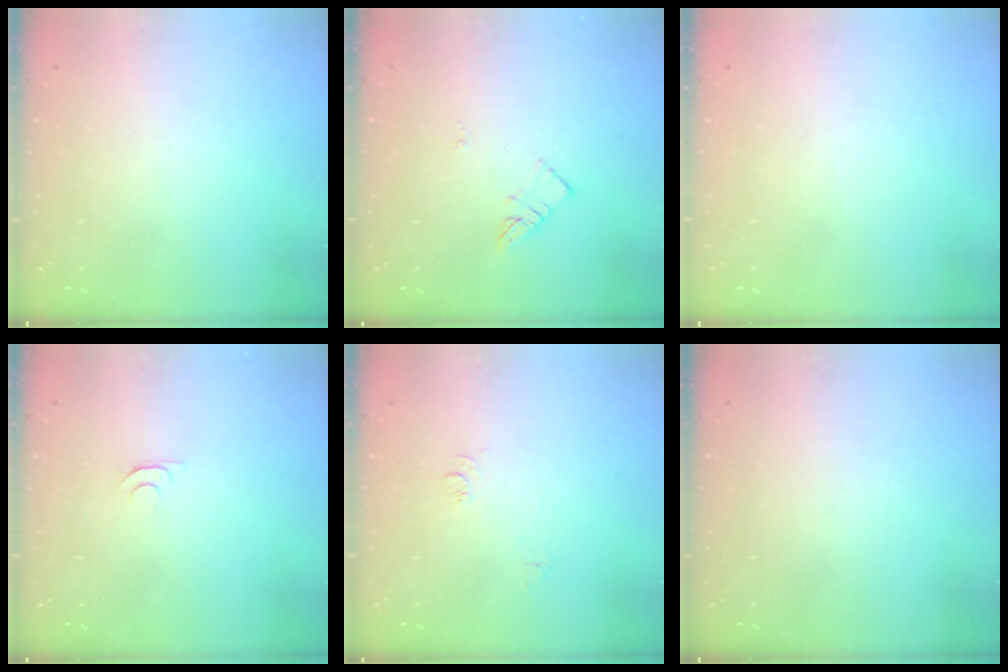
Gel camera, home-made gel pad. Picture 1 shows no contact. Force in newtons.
{"total": 3.3, "press": 3.3, "slide": 0.3}
{"total": 1.8, "press": 1.7, "slide": 0.1}
{"total": 4.4, "press": 4.3, "slide": 0.6}
{"total": 6.6, "press": 6.6, "slide": 0.6}
{"total": 0.0}